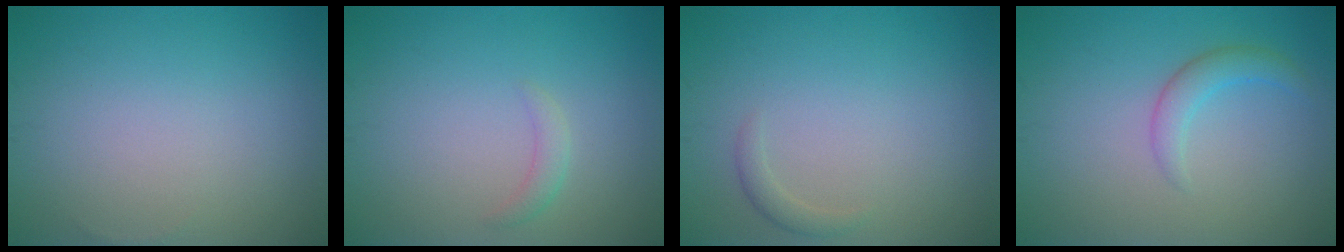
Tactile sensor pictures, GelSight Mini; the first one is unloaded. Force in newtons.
{"total": 1.1, "press": 1.1, "slide": 0.0}
{"total": 1.0, "press": 1.0, "slide": 0.0}
{"total": 2.0, "press": 2.0, "slide": 0.1}